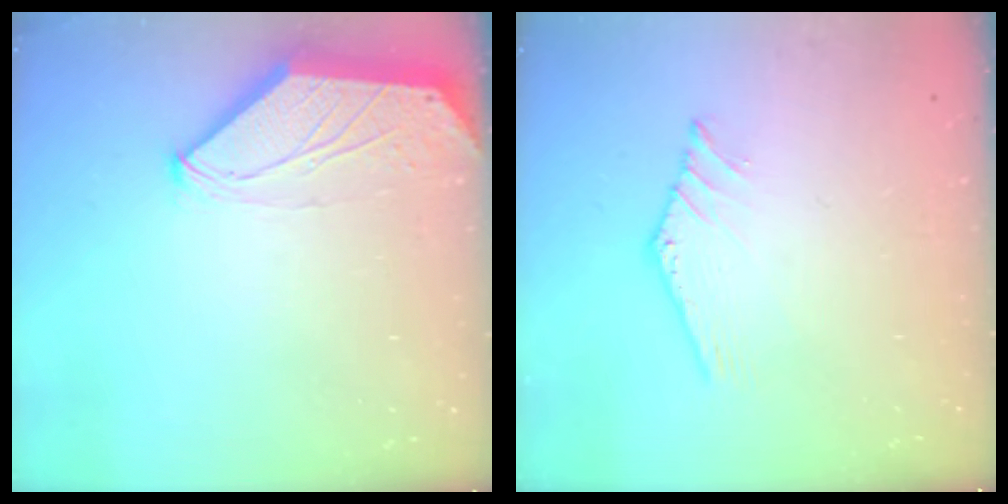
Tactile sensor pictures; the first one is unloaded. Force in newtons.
{"total": 0.0}